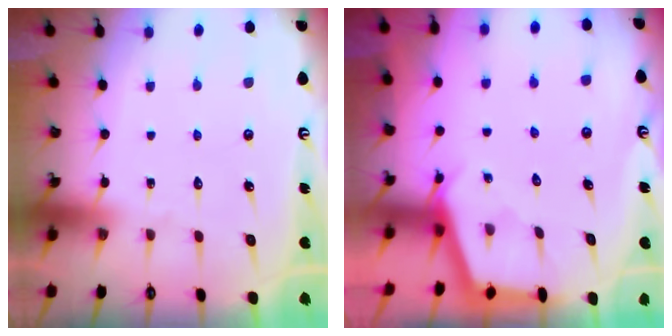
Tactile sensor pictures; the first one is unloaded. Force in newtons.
{"total": 2.8, "press": 2.8, "slide": 0.3}